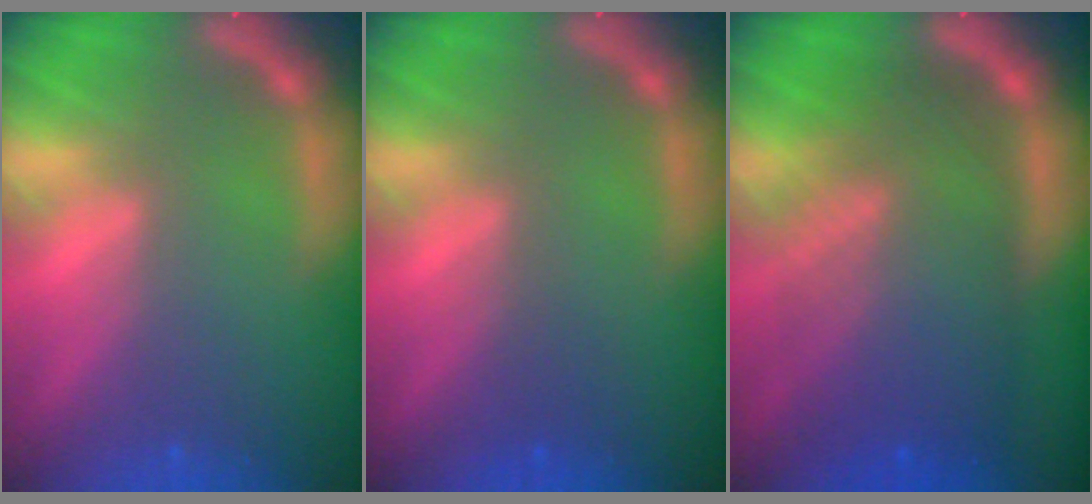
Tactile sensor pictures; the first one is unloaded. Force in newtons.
{"total": 1.0}
{"total": 10.0}